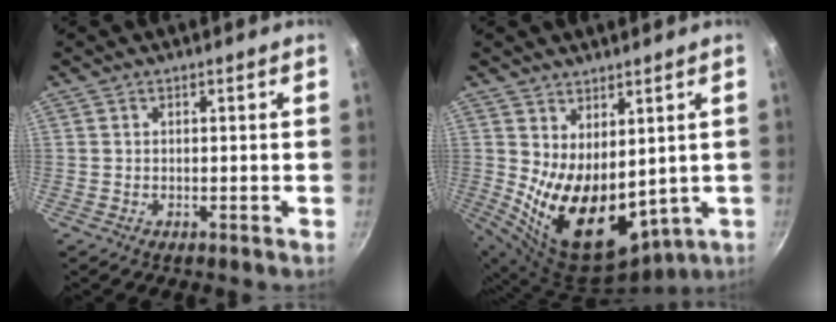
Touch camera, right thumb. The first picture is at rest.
{"total": 15.8, "force": [1.5, 9.4, 12.6], "torque": [-0.183, -0.044, 0.058]}